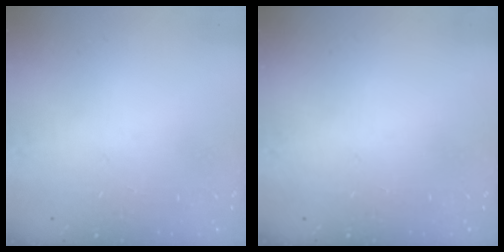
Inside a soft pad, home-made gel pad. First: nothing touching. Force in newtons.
{"total": 0.0}